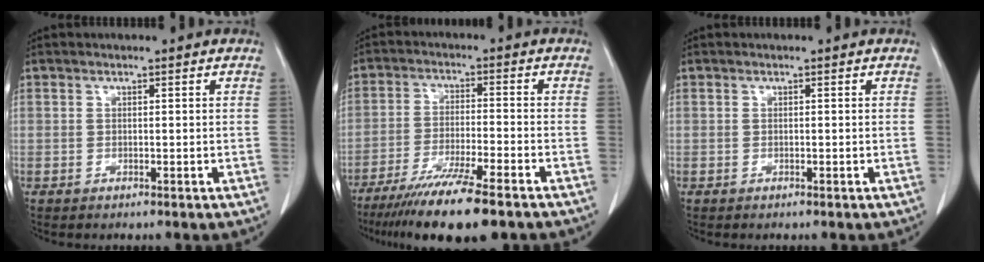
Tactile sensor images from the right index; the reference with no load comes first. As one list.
[{"total": 13.4, "force": [-10.1, 0.7, 8.8], "torque": [-0.148, -0.038, -0.164]}, {"total": 0.0}]